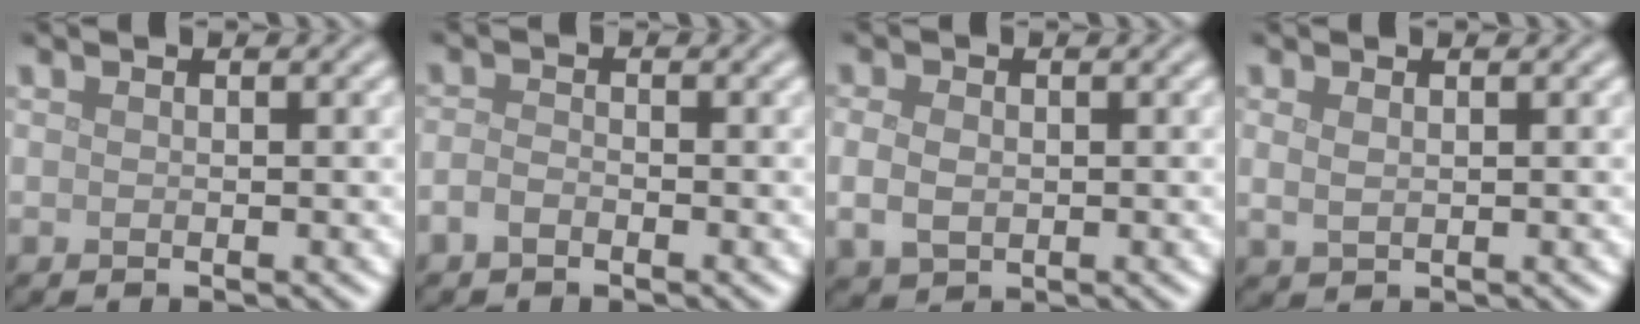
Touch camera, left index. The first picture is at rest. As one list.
[{"total": 1.3, "force": [-0.8, 0.6, 0.7], "torque": [-0.017, 0.002, -0.020]}, {"total": 2.7, "force": [0.0, 2.0, 1.8], "torque": [-0.039, 0.000, -0.002]}, {"total": 1.2, "force": [0.5, 0.6, 0.9], "torque": [-0.023, -0.003, 0.013]}]